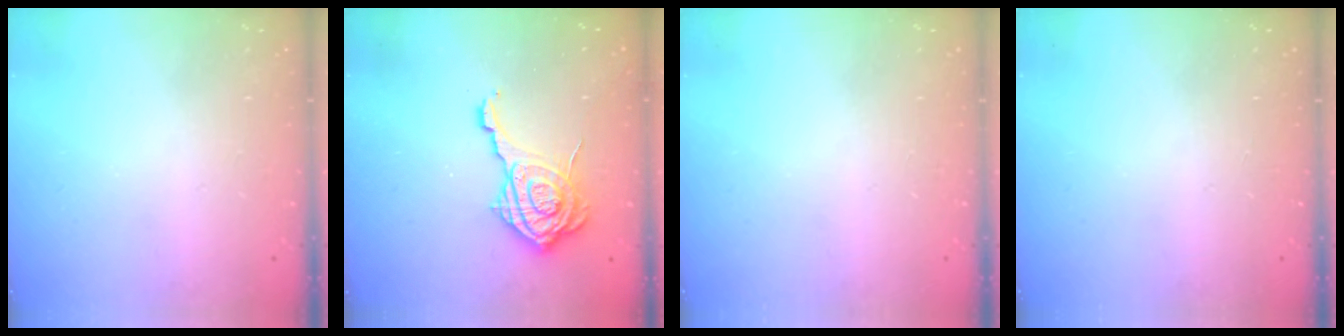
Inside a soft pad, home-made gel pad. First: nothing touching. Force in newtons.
{"total": 14.4, "press": 14.4, "slide": 0.9}
{"total": 0.0}
{"total": 0.0}